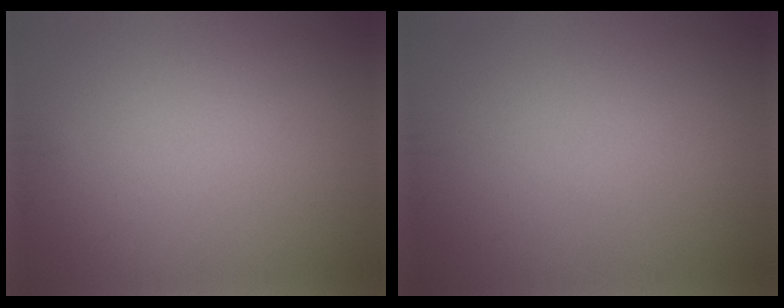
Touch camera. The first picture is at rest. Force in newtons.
{"total": 0.0}